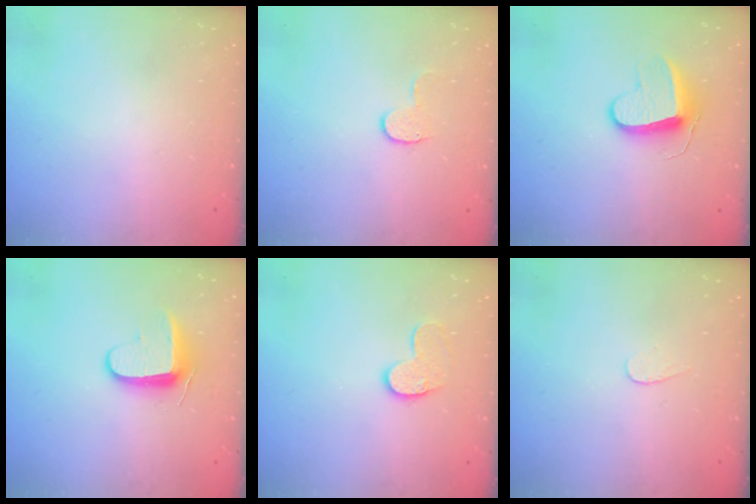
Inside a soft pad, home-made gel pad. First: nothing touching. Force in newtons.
{"total": 4.6, "press": 4.6, "slide": 0.5}
{"total": 9.9, "press": 9.8, "slide": 0.6}
{"total": 8.7, "press": 8.6, "slide": 0.9}
{"total": 9.1, "press": 9.0, "slide": 0.6}
{"total": 3.0, "press": 3.0, "slide": 0.3}